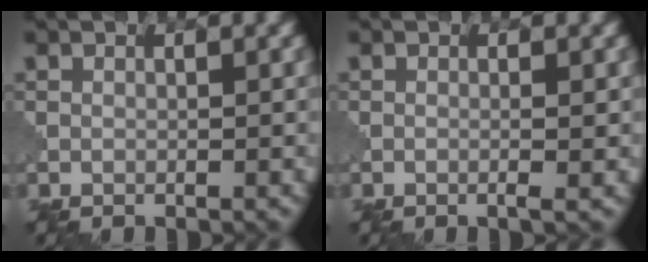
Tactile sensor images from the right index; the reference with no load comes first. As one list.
[{"total": 1.4, "force": [-0.2, 0.2, 1.3], "torque": [-0.021, 0.000, -0.007]}]